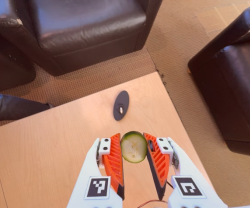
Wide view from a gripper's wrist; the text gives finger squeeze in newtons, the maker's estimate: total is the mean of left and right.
{"total": 9.4, "left": 9.4, "right": 9.3}